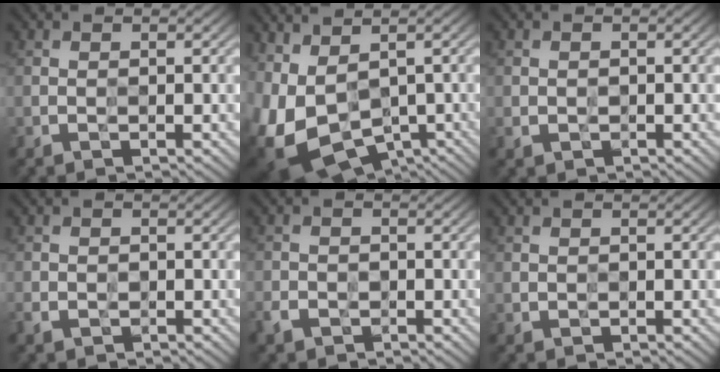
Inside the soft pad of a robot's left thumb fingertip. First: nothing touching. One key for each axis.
{"total": 14.0, "fx": -2.7, "fy": 9.0, "fz": 10.4, "tx": -0.264, "ty": -0.033, "tz": 0.004}
{"total": 1.3, "fx": -0.4, "fy": 1.0, "fz": 0.6, "tx": -0.013, "ty": -0.006, "tz": -0.007}
{"total": 1.8, "fx": -0.9, "fy": 1.4, "fz": 0.8, "tx": -0.020, "ty": -0.007, "tz": -0.020}
{"total": 2.5, "fx": -1.5, "fy": 1.8, "fz": 1.0, "tx": -0.025, "ty": -0.006, "tz": -0.037}
{"total": 0.5, "fx": 0.2, "fy": 0.5, "fz": 0.2, "tx": -0.002, "ty": -0.004, "tz": 0.005}